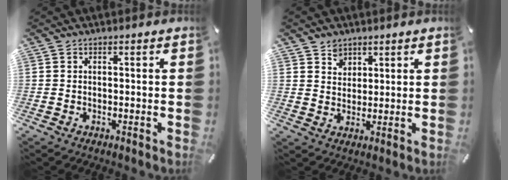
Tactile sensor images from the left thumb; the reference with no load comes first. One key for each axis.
{"total": 4.2, "fx": 2.5, "fy": 3.4, "fz": 0.2, "tx": 0.002, "ty": -0.007, "tz": 0.045}